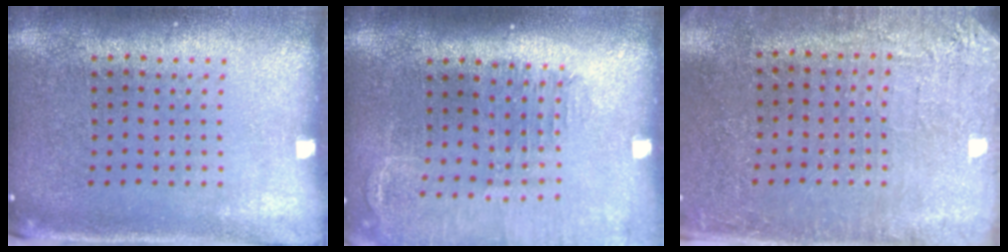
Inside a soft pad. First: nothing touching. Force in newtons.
{"total": 1.5, "press": 1.5, "slide": 0.0}
{"total": 2.8, "press": 2.7, "slide": 0.7}